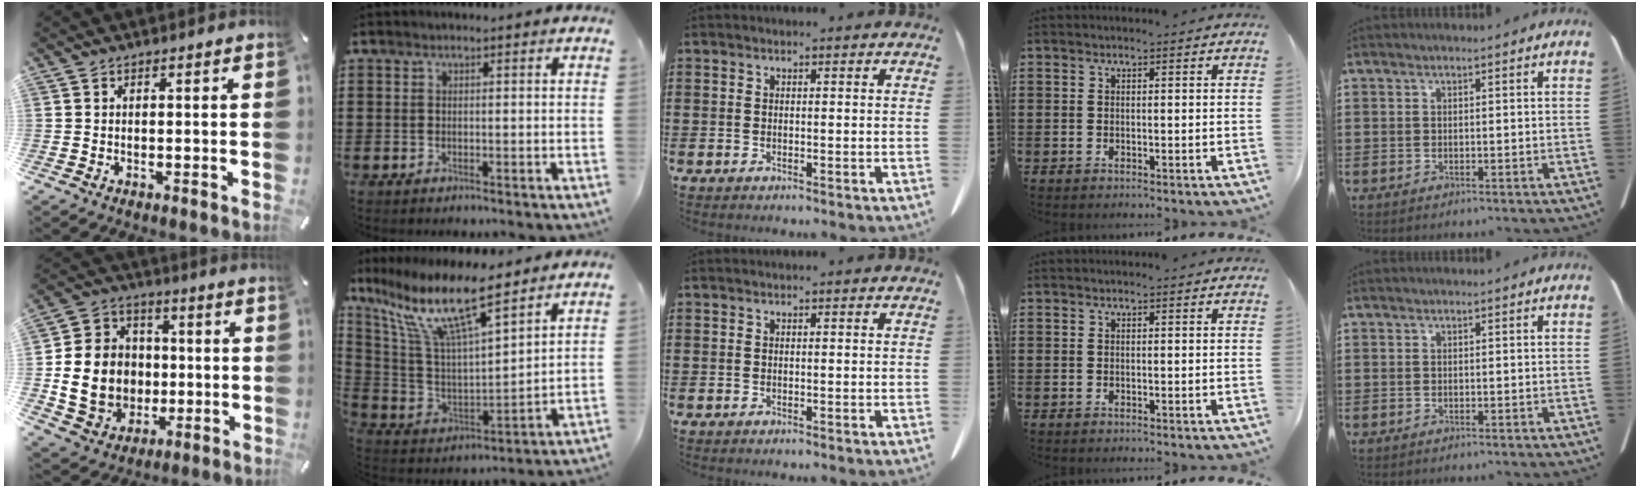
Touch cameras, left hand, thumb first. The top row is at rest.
{"thumb": {"total": 15.1, "force": [-1.8, 13.5, 6.7], "torque": [-0.136, 0.015, -0.021]}, "index": {"total": 14.2, "force": [9.1, 3.2, 10.4], "torque": [-0.238, -0.047, 0.151]}}